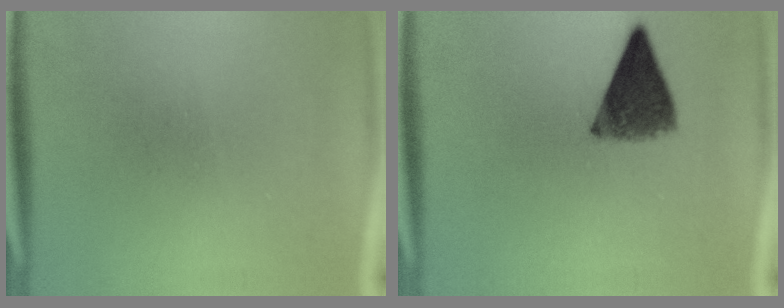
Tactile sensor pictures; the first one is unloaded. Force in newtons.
{"total": 8.1}